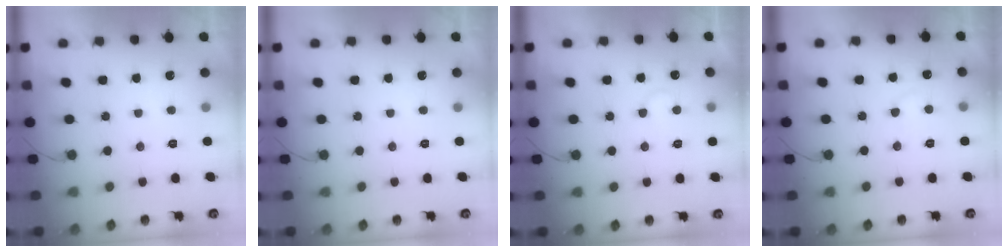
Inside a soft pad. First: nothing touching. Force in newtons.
{"total": 0.0}
{"total": 5.4, "press": 5.4, "slide": 0.5}
{"total": 4.9, "press": 4.9, "slide": 0.5}